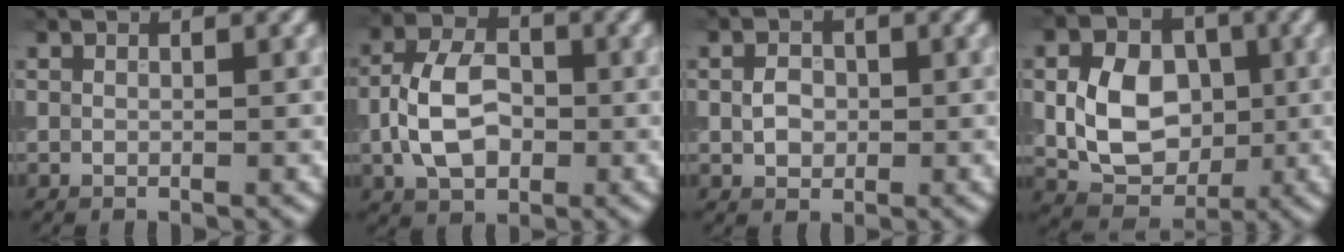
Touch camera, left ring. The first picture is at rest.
{"total": 5.8, "force": [-0.9, 3.9, 4.2], "torque": [-0.084, 0.007, -0.022]}
{"total": 2.1, "force": [0.0, 1.7, 1.3], "torque": [-0.027, 0.002, -0.003]}
{"total": 7.0, "force": [0.0, 5.3, 4.6], "torque": [-0.081, 0.003, -0.004]}